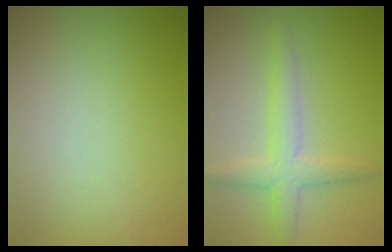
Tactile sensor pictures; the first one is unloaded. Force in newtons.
{"total": 3.2, "press": 3.2, "slide": 0.0}